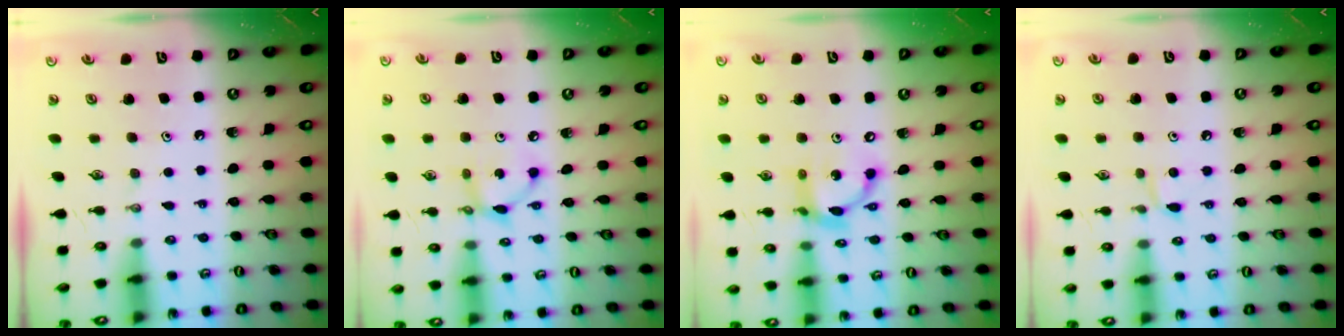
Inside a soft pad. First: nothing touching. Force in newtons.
{"total": 6.5, "press": 6.5, "slide": 0.2}
{"total": 10.5, "press": 10.5, "slide": 0.6}
{"total": 4.3, "press": 4.3, "slide": 0.5}